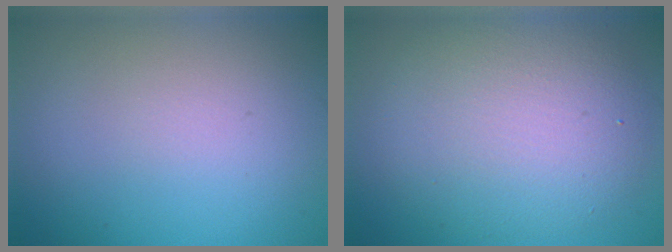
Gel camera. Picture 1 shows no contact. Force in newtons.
{"total": 7.5, "press": 7.5, "slide": 0.5}